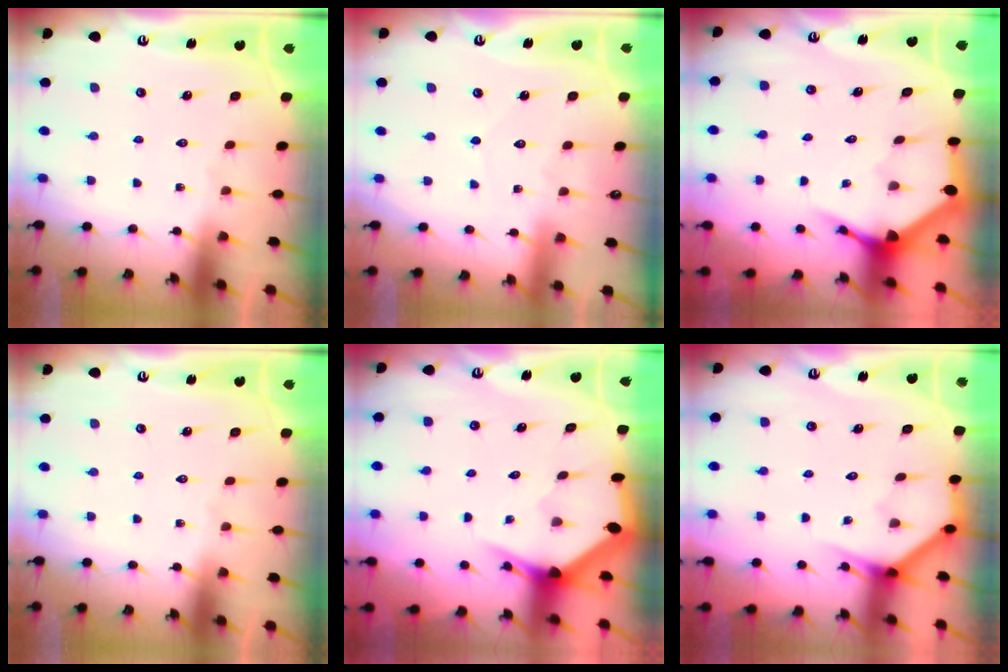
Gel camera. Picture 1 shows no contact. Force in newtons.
{"total": 2.6, "press": 2.6, "slide": 0.3}
{"total": 3.7, "press": 3.7, "slide": 0.5}
{"total": 0.0}
{"total": 3.8, "press": 3.8, "slide": 0.1}
{"total": 3.7, "press": 3.7, "slide": 0.4}